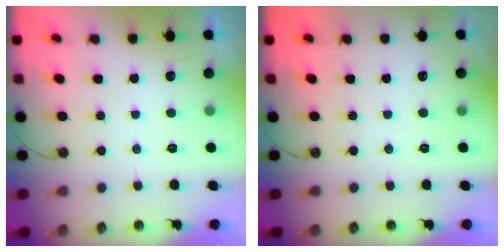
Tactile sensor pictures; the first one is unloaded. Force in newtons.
{"total": 0.0}